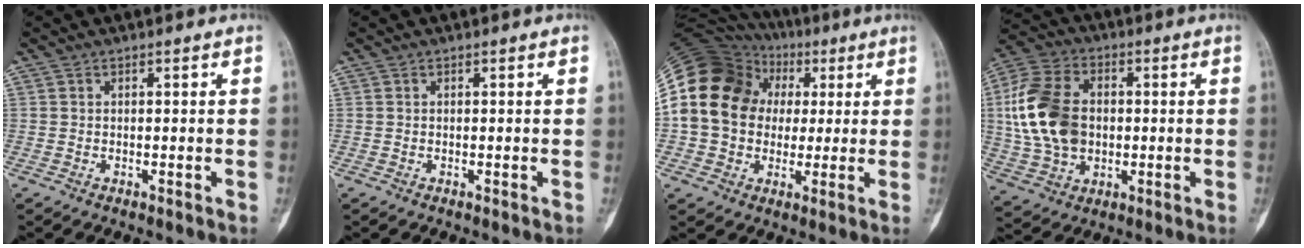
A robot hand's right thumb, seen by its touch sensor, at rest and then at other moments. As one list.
[{"total": 0.0}, {"total": 20.6, "force": [2.5, 17.1, 11.3], "torque": [-0.207, 0.049, 0.047]}, {"total": 17.0, "force": [0.6, 12.0, 12.0], "torque": [-0.226, 0.014, 0.012]}]